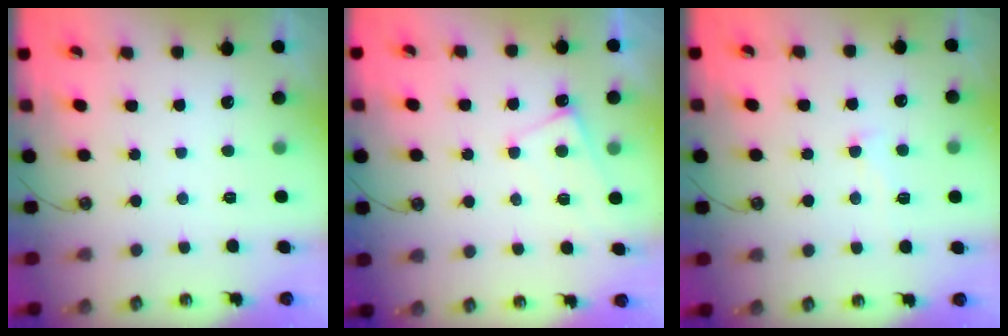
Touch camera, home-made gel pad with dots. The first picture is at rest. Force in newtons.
{"total": 1.3, "press": 1.2, "slide": 0.4}
{"total": 0.6, "press": 0.3, "slide": 0.5}